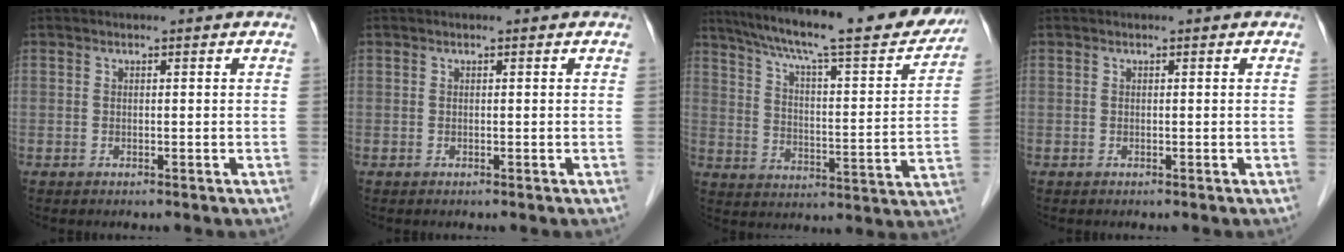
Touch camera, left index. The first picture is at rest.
{"total": 0.0}
{"total": 25.9, "force": [22.0, 2.9, 13.3], "torque": [-0.214, -0.018, 0.298]}
{"total": 0.0}